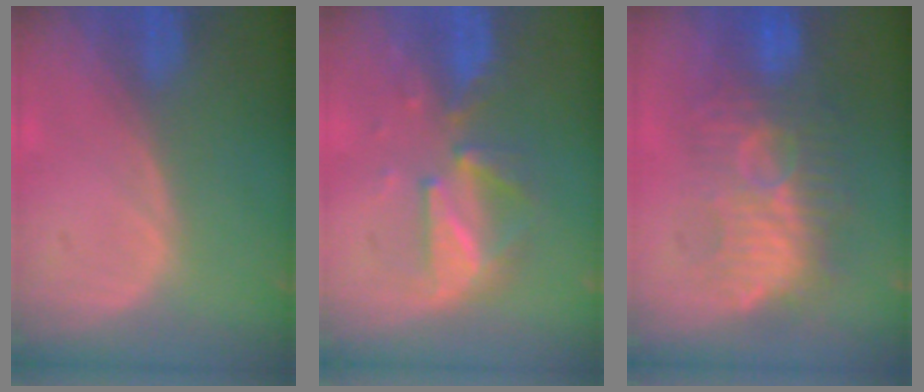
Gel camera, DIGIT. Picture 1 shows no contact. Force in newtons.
{"total": 6.0, "press": 6.0, "slide": 0.6}
{"total": 9.5, "press": 9.2, "slide": 2.1}